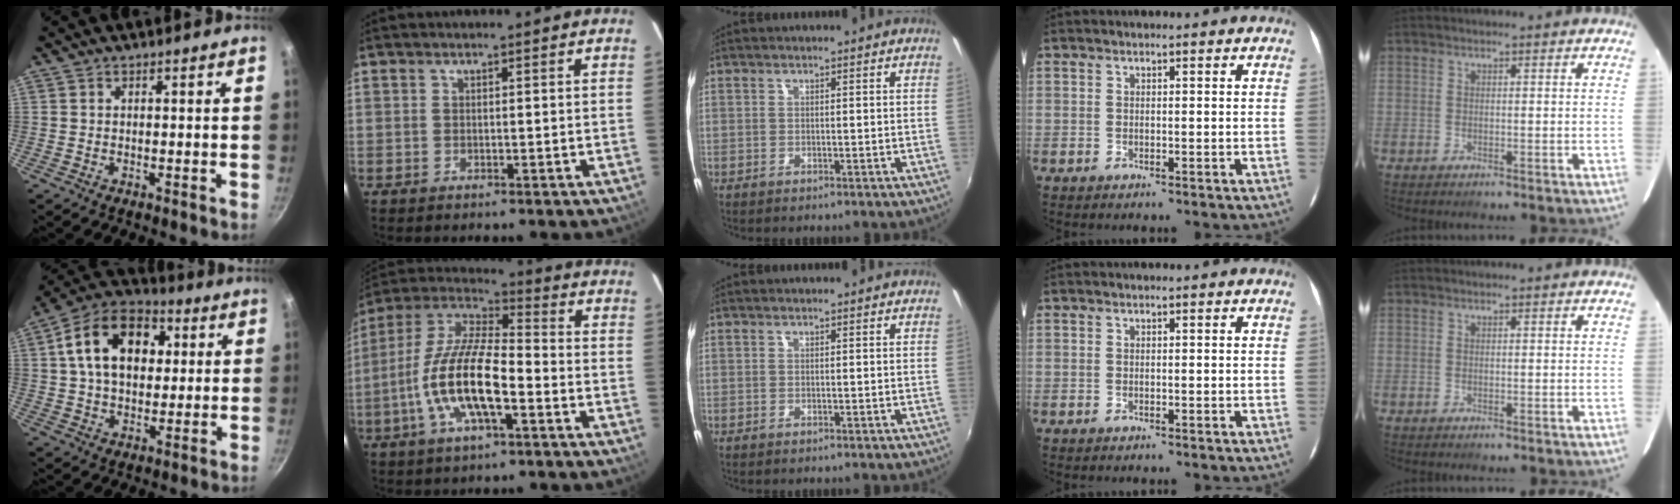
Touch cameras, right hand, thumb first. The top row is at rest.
{"thumb": {"total": 17.3, "force": [4.0, 11.8, 12.1], "torque": [-0.174, 0.021, 0.050]}, "index": {"total": 16.1, "force": [-5.4, 5.1, 14.3], "torque": [-0.291, -0.006, -0.110]}}